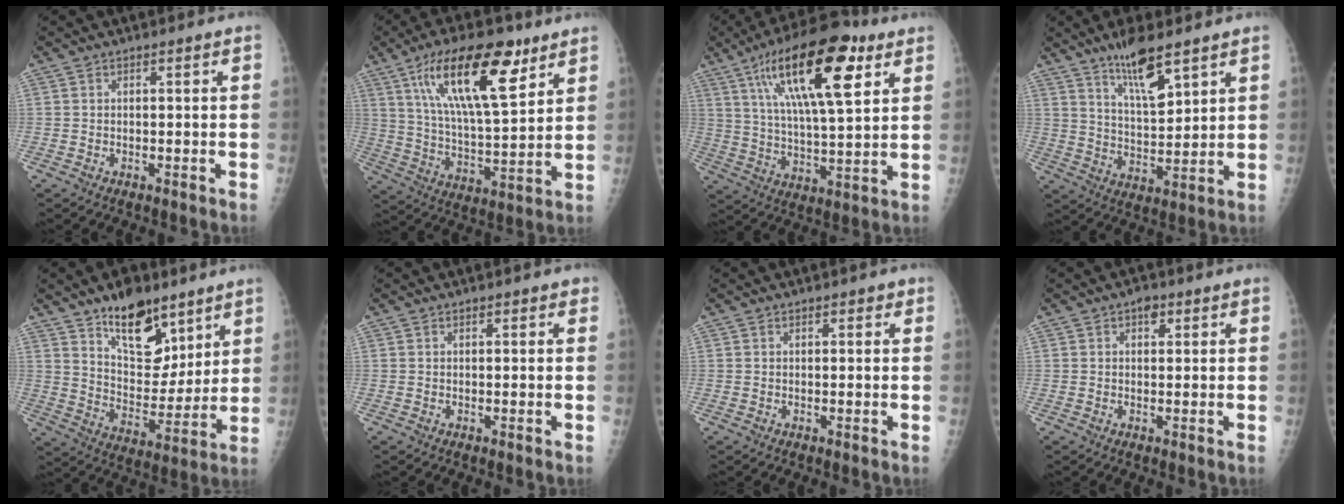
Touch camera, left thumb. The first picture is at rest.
{"total": 19.7, "force": [10.4, 6.7, 15.3], "torque": [-0.234, -0.039, 0.182]}
{"total": 21.1, "force": [9.8, 6.8, 17.4], "torque": [-0.274, -0.024, 0.161]}
{"total": 10.0, "force": [6.8, 2.5, 6.8], "torque": [-0.110, -0.045, 0.128]}
{"total": 15.6, "force": [10.3, 8.1, 8.5], "torque": [-0.083, -0.074, 0.177]}
{"total": 0.7, "force": [0.4, 0.4, 0.3], "torque": [0.002, -0.001, 0.002]}
{"total": 1.1, "force": [0.6, 0.6, 0.6], "torque": [0.002, -0.001, 0.004]}
{"total": 2.1, "force": [1.1, 1.4, 1.2], "torque": [-0.006, -0.001, 0.013]}